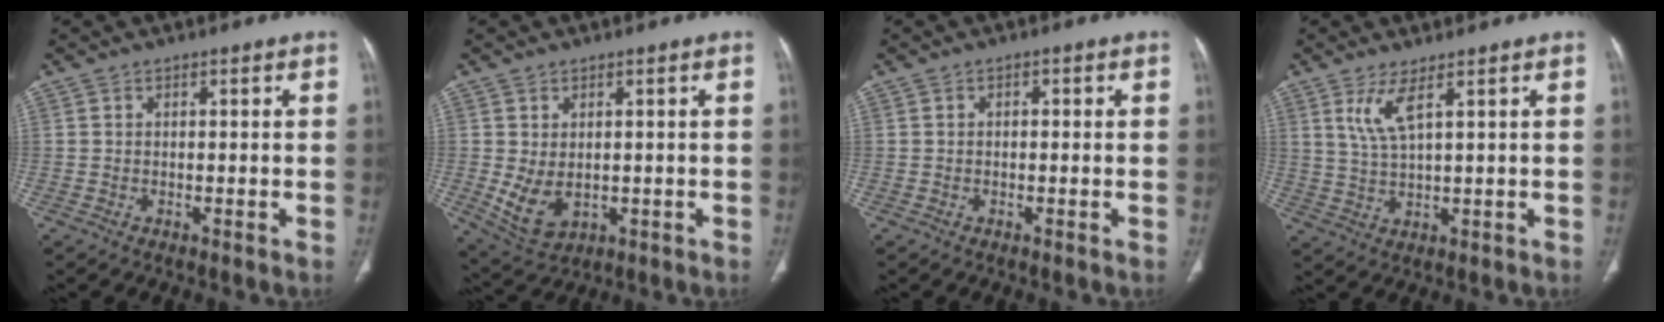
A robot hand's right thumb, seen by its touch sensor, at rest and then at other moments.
{"total": 6.6, "force": [-0.4, 4.4, 4.9], "torque": [-0.088, -0.007, 0.015]}
{"total": 1.0, "force": [0.1, 0.6, 0.8], "torque": [-0.010, 0.005, -0.001]}
{"total": 5.1, "force": [2.7, 0.9, 4.2], "torque": [-0.096, -0.022, 0.067]}